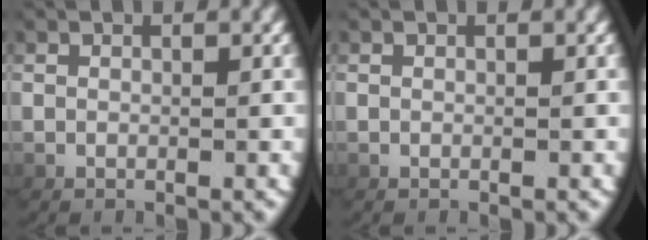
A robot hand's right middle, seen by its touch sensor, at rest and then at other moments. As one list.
[{"total": 0.0}]